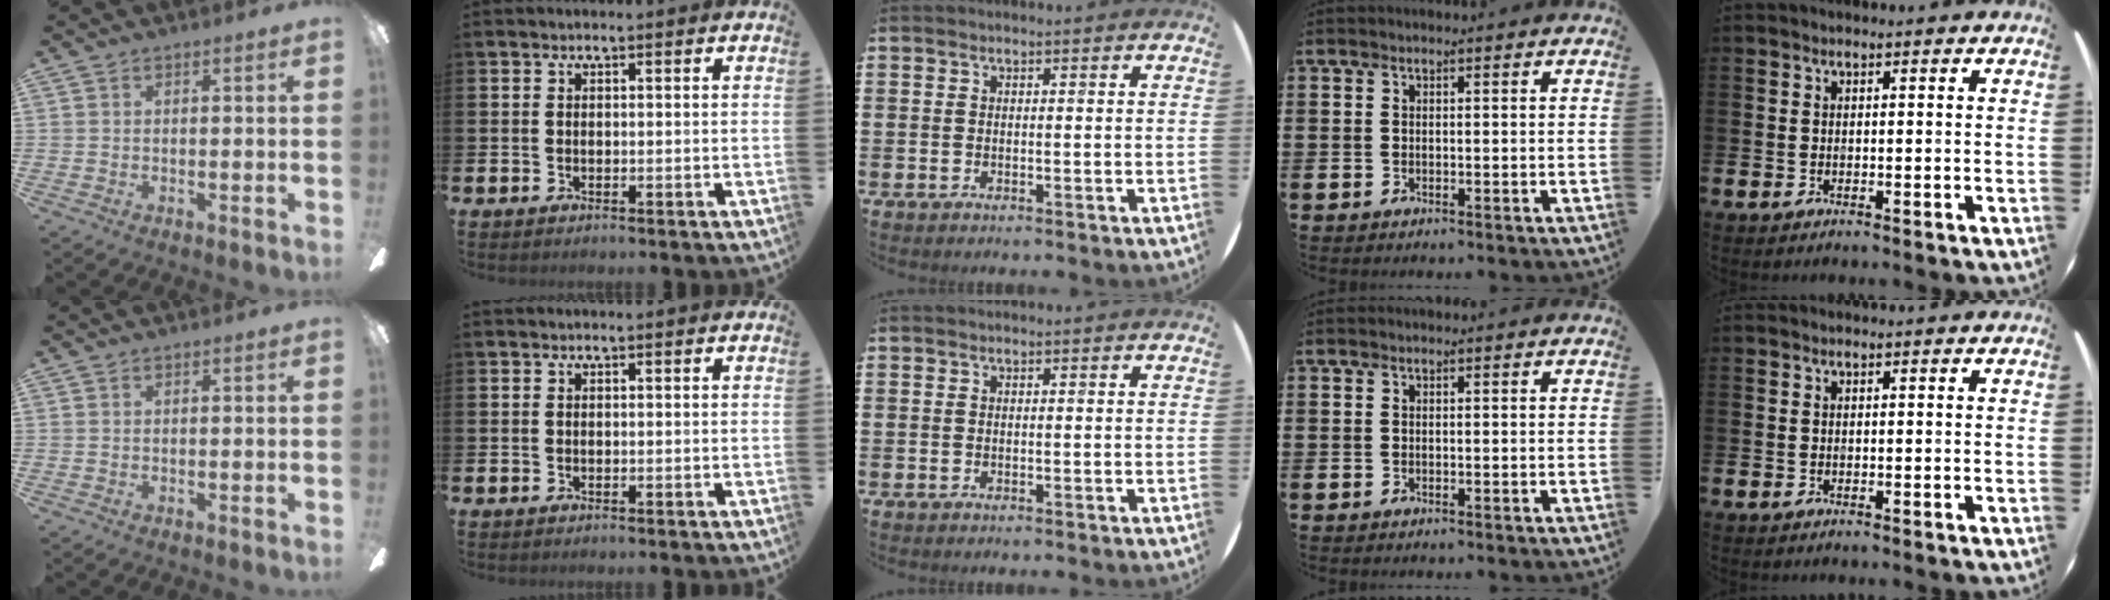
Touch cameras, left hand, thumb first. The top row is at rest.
{}